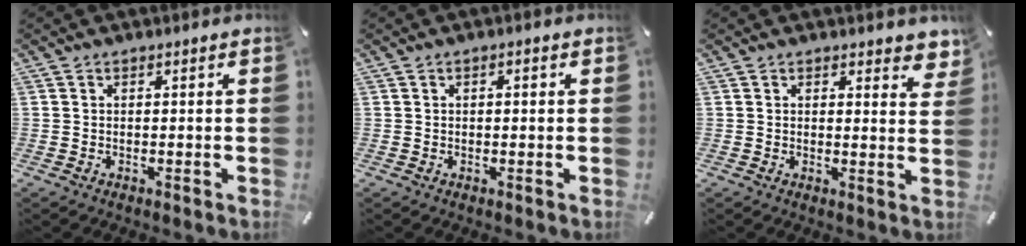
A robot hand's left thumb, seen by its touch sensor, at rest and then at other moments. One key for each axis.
{"total": 0.9, "fx": 0.0, "fy": 0.4, "fz": 0.9, "tx": -0.016, "ty": 0.003, "tz": -0.001}
{"total": 3.0, "fx": 2.3, "fy": 1.4, "fz": 1.3, "tx": 0.001, "ty": -0.018, "tz": 0.036}